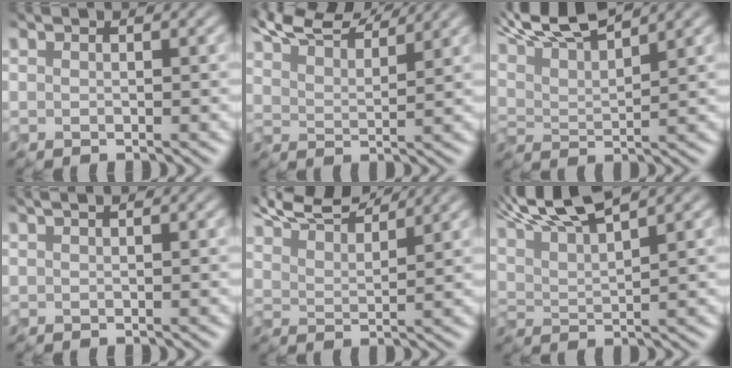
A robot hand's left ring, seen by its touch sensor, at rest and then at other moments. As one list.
[{"total": 6.8, "force": [6.0, 1.5, 3.0], "torque": [-0.072, 0.021, 0.092]}, {"total": 7.4, "force": [6.0, 1.4, 4.0], "torque": [-0.083, 0.018, 0.105]}, {"total": 2.3, "force": [1.4, 1.0, 1.5], "torque": [-0.003, 0.018, 0.000]}, {"total": 6.9, "force": [6.1, 1.4, 2.9], "torque": [-0.072, 0.018, 0.094]}, {"total": 8.5, "force": [6.5, 1.7, 5.3], "torque": [-0.103, 0.020, 0.106]}]